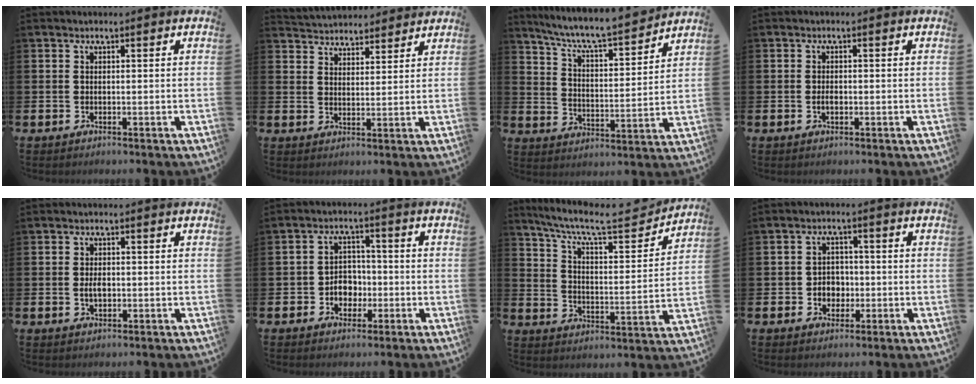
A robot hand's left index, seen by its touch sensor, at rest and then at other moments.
{"total": 4.4, "force": [4.3, 0.9, -0.5], "torque": [-0.008, -0.024, 0.078]}
{"total": 7.6, "force": [7.1, 0.5, 2.5], "torque": [-0.078, -0.058, 0.119]}
{"total": 1.2, "force": [-0.2, 0.7, 1.0], "torque": [-0.014, 0.000, -0.007]}
{"total": 2.1, "force": [-0.1, 1.3, 1.7], "torque": [-0.019, -0.001, -0.007]}
{"total": 3.9, "force": [-1.3, 3.3, 1.6], "torque": [-0.027, 0.001, -0.033]}
{"total": 8.6, "force": [7.7, 1.5, 3.5], "torque": [-0.091, -0.054, 0.127]}
{"total": 3.2, "force": [-0.6, 2.9, 1.3], "torque": [-0.021, -0.001, -0.019]}